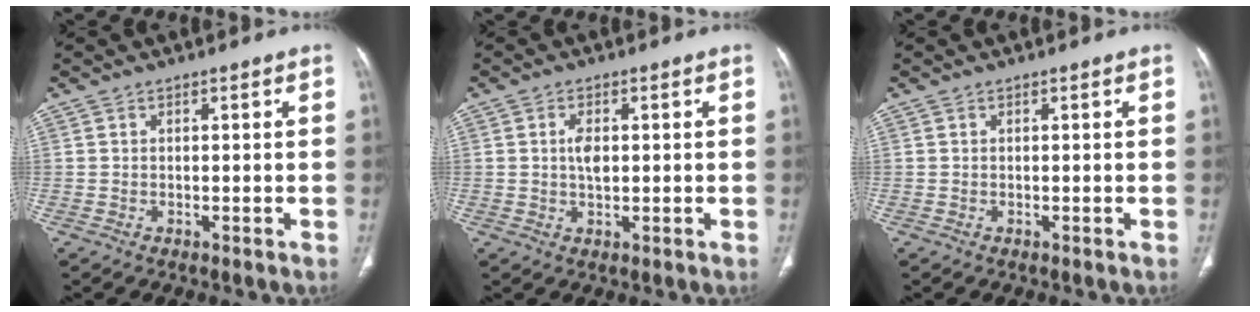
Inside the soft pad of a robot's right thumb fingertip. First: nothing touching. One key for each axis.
{"total": 3.0, "fx": 0.3, "fy": 1.6, "fz": 2.5, "tx": -0.041, "ty": -0.001, "tz": 0.005}
{"total": 0.0}